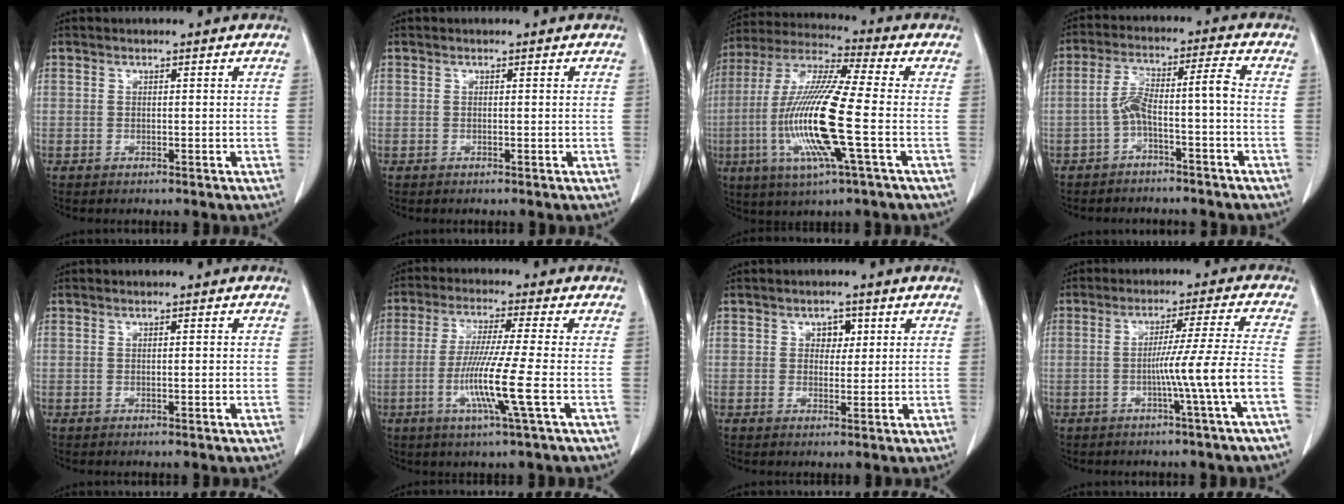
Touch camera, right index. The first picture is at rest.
{"total": 0.0}
{"total": 17.0, "force": [-3.5, 0.8, 16.6], "torque": [-0.350, -0.013, -0.074]}
{"total": 6.5, "force": [-2.3, 0.4, 6.0], "torque": [-0.117, 0.037, -0.040]}
{"total": 0.8, "force": [0.0, 0.2, 0.8], "torque": [-0.014, 0.002, 0.002]}
{"total": 9.6, "force": [-2.7, -1.3, 9.1], "torque": [-0.184, -0.020, -0.055]}
{"total": 2.6, "force": [0.9, 1.8, 1.6], "torque": [-0.017, 0.004, 0.013]}
{"total": 8.5, "force": [-2.9, -2.4, 7.6], "torque": [-0.121, 0.002, -0.047]}